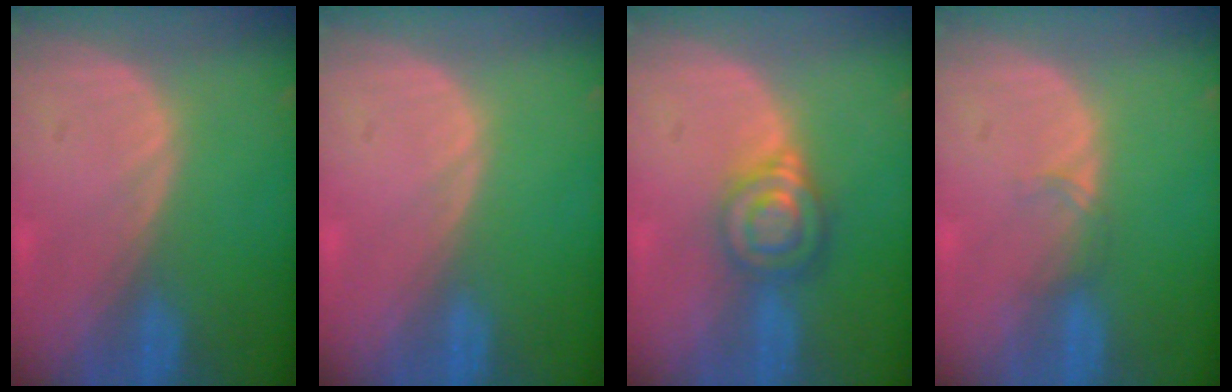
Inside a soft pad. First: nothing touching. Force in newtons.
{"total": 0.0}
{"total": 6.6, "press": 5.7, "slide": 3.4}
{"total": 1.3, "press": 1.2, "slide": 0.2}